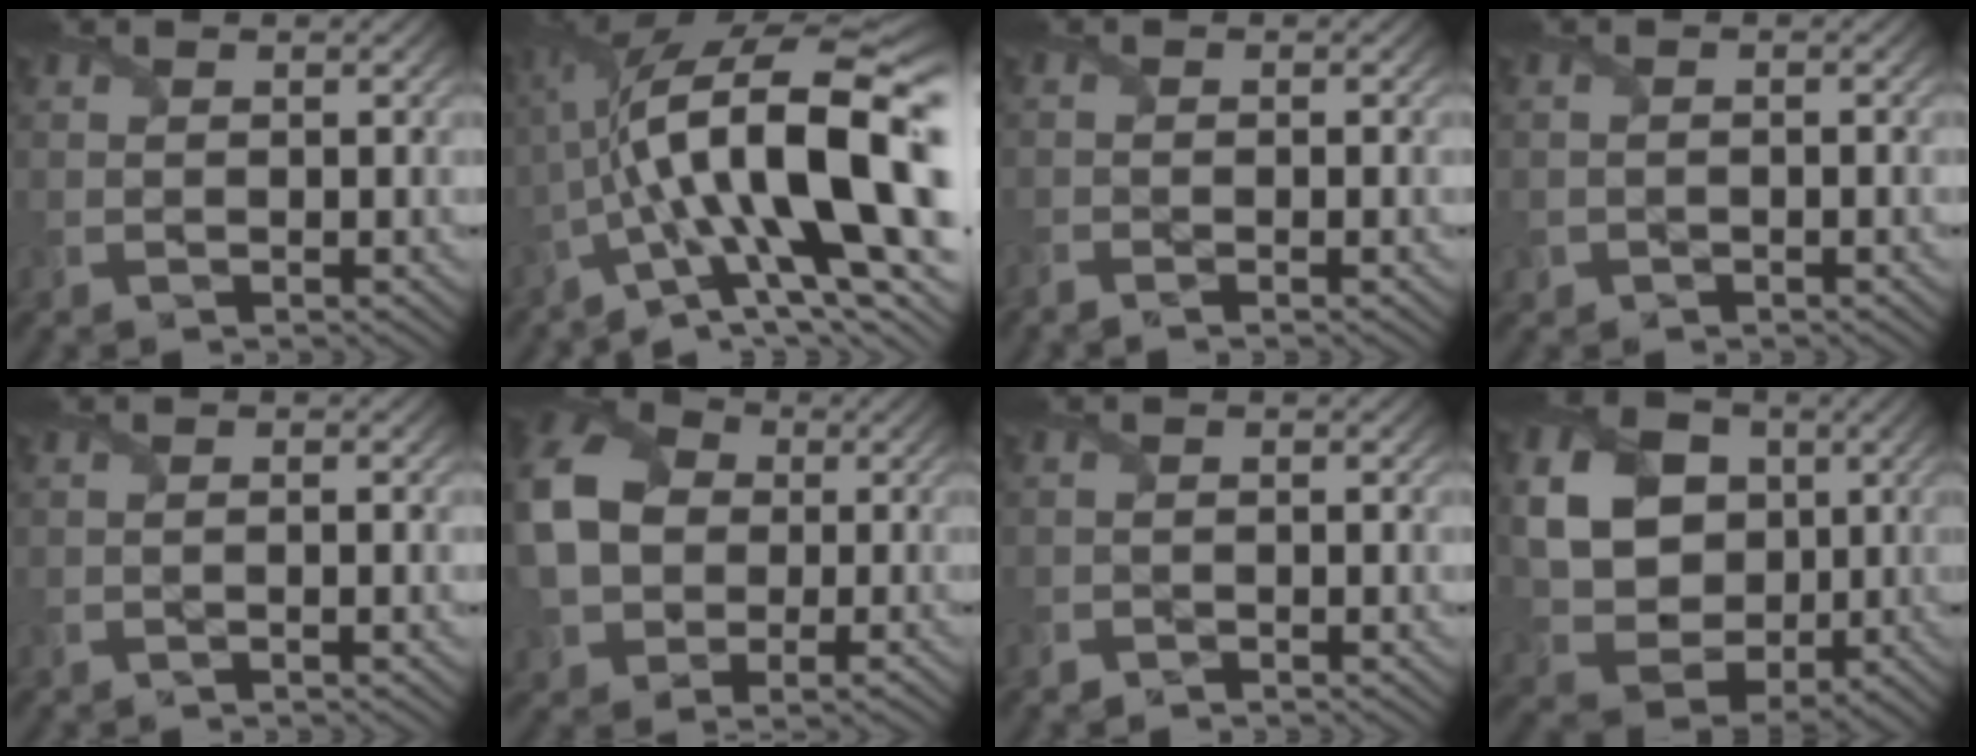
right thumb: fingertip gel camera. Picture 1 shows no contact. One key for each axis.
{"total": 19.6, "fx": -2.7, "fy": 6.1, "fz": 18.4, "tx": -0.297, "ty": 0.016, "tz": -0.051}
{"total": 1.8, "fx": -1.4, "fy": -0.3, "fz": 1.0, "tx": -0.023, "ty": -0.006, "tz": -0.028}
{"total": 1.0, "fx": -0.9, "fy": 0.3, "fz": 0.4, "tx": -0.005, "ty": -0.006, "tz": -0.012}
{"total": 1.2, "fx": -0.8, "fy": -0.5, "fz": 0.7, "tx": -0.013, "ty": 0.001, "tz": -0.014}
{"total": 12.7, "fx": -0.1, "fy": 9.6, "fz": 8.3, "tx": -0.218, "ty": -0.019, "tz": 0.012}
{"total": 1.2, "fx": -1.1, "fy": -0.1, "fz": 0.3, "tx": -0.007, "ty": -0.002, "tz": -0.020}
{"total": 11.5, "fx": 1.9, "fy": 9.2, "fz": 6.6, "tx": -0.181, "ty": 0.007, "tz": 0.036}